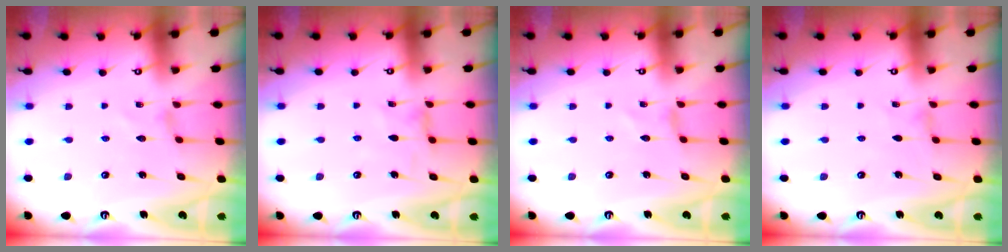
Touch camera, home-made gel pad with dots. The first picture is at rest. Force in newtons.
{"total": 1.6, "press": 1.5, "slide": 0.4}
{"total": 0.0}
{"total": 0.0}